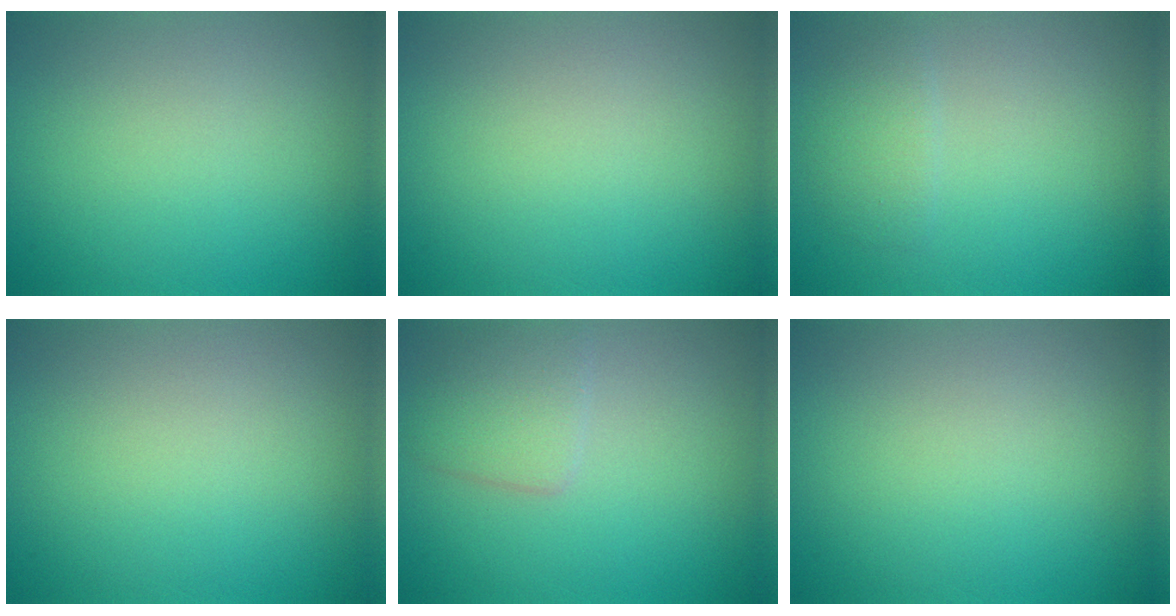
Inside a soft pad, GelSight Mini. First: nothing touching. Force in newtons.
{"total": 0.0}
{"total": 1.5, "press": 1.5, "slide": 0.1}
{"total": 0.0}
{"total": 2.5, "press": 2.5, "slide": 0.1}
{"total": 0.0}